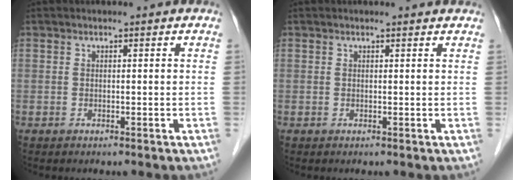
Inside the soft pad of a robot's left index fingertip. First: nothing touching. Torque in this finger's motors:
{"motor_torque": [0.07, -0.20, -0.03, 0.01]}